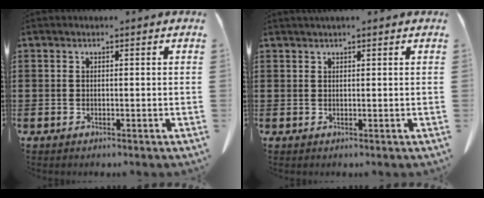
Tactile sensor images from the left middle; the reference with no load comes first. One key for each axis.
{"total": 0.9, "fx": 0.8, "fy": -0.1, "fz": 0.4, "tx": -0.009, "ty": -0.002, "tz": 0.016}